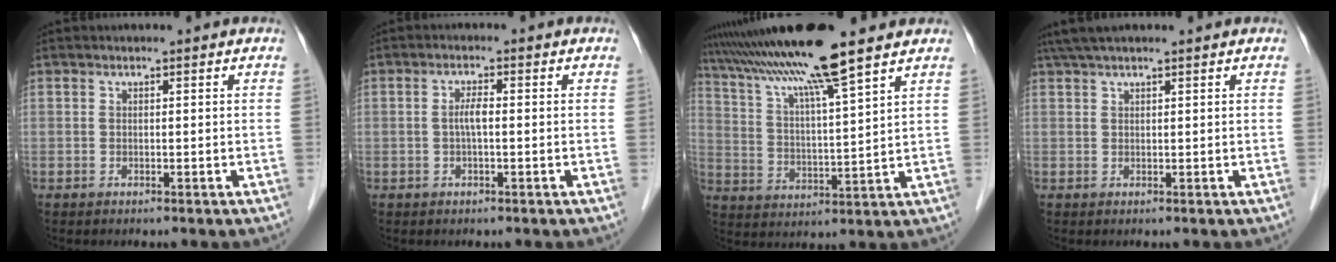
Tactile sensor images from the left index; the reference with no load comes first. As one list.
[{"total": 2.2, "force": [-0.5, 0.4, 2.1], "torque": [-0.043, 0.000, -0.011]}, {"total": 13.5, "force": [10.5, -1.3, 8.4], "torque": [-0.153, 0.012, 0.182]}, {"total": 4.7, "force": [3.8, 0.0, 2.7], "torque": [-0.043, 0.038, 0.068]}]